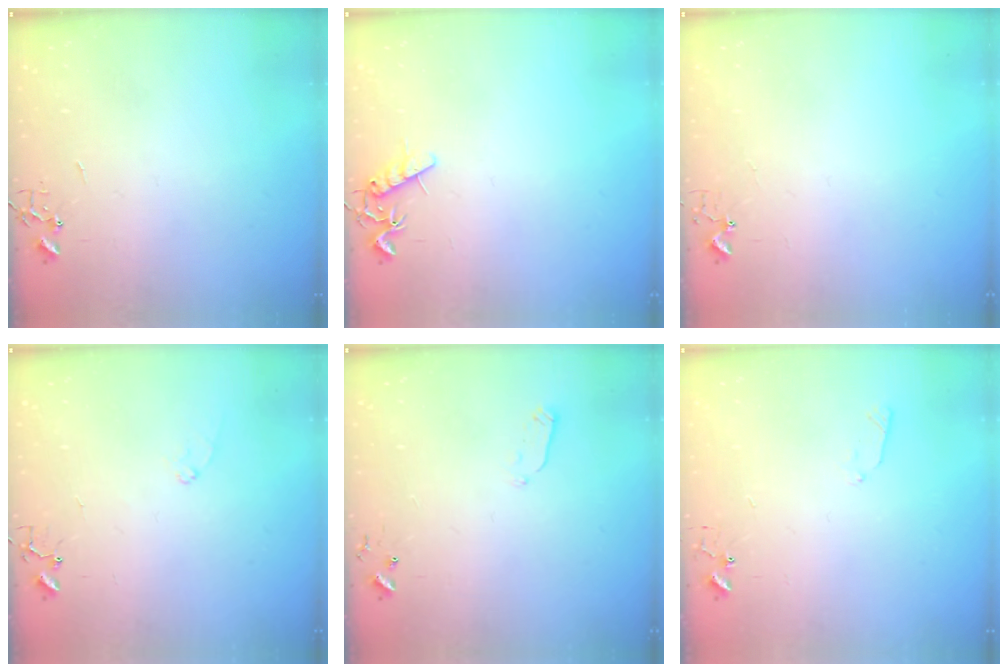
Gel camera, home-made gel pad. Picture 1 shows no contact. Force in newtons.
{"total": 8.0, "press": 8.0, "slide": 0.4}
{"total": 2.7, "press": 2.7, "slide": 0.2}
{"total": 7.5, "press": 7.5, "slide": 0.7}
{"total": 4.0, "press": 3.9, "slide": 1.0}
{"total": 4.4, "press": 4.4, "slide": 0.5}